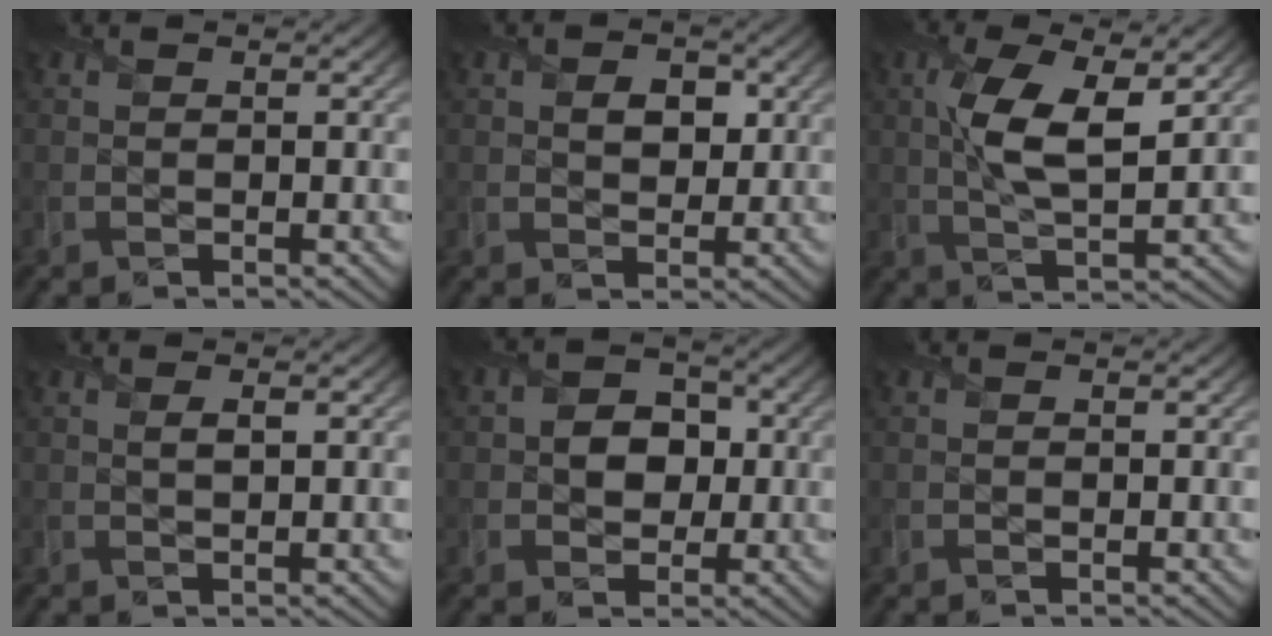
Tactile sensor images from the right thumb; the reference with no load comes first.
{"total": 3.0, "force": [0.8, 2.1, 2.0], "torque": [-0.038, -0.002, 0.010]}
{"total": 8.6, "force": [2.1, 3.1, 7.8], "torque": [-0.163, 0.005, 0.035]}
{"total": 1.0, "force": [0.5, 0.1, 0.8], "torque": [-0.015, 0.002, 0.009]}
{"total": 4.4, "force": [-0.1, 3.8, 2.2], "torque": [-0.036, 0.002, -0.018]}
{"total": 0.0}